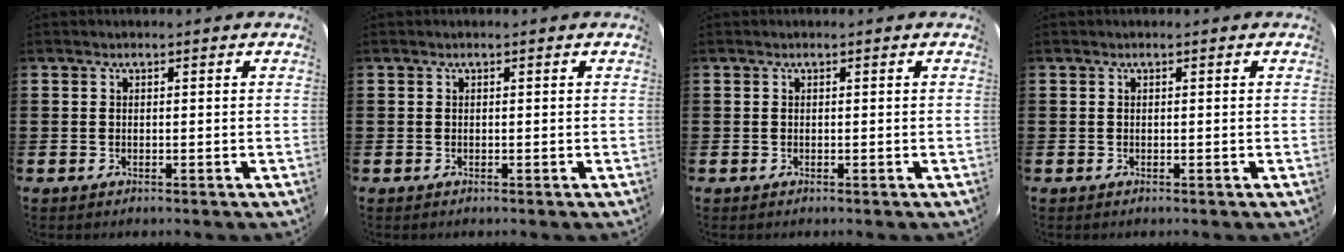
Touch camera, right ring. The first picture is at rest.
{"total": 0.0}
{"total": 0.0}
{"total": 0.0}